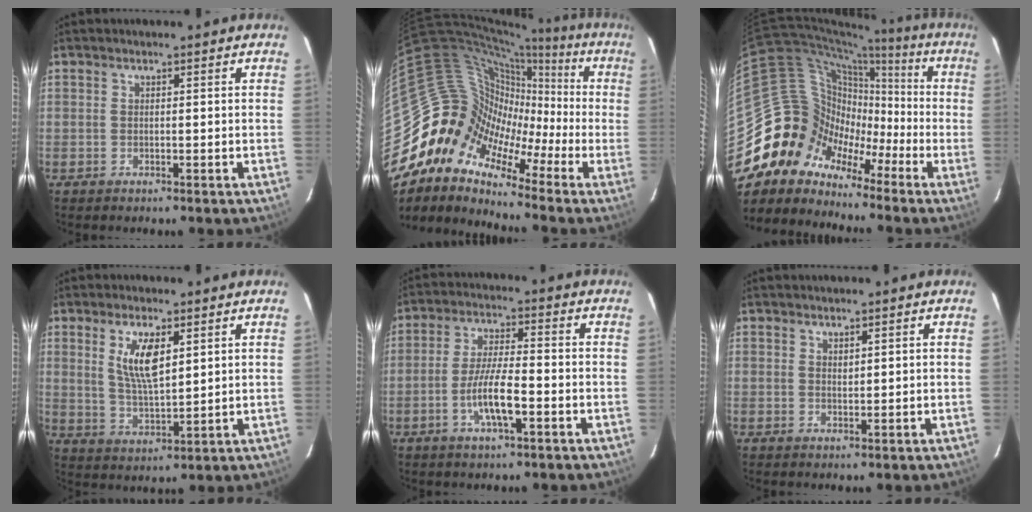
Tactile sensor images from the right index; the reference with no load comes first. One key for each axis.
{"total": 10.7, "fx": -4.8, "fy": 8.6, "fz": 4.4, "tx": -0.062, "ty": 0.020, "tz": -0.121}
{"total": 13.7, "fx": -7.9, "fy": 11.1, "fz": 1.7, "tx": -0.043, "ty": 0.054, "tz": -0.157}
{"total": 8.0, "fx": 3.1, "fy": 2.8, "fz": 6.8, "tx": -0.125, "ty": -0.004, "tz": 0.067}
{"total": 7.9, "fx": -3.1, "fy": 1.5, "fz": 7.1, "tx": -0.141, "ty": -0.003, "tz": -0.057}
{"total": 1.0, "fx": 0.7, "fy": 0.5, "fz": 0.5, "tx": -0.006, "ty": 0.001, "tz": 0.014}